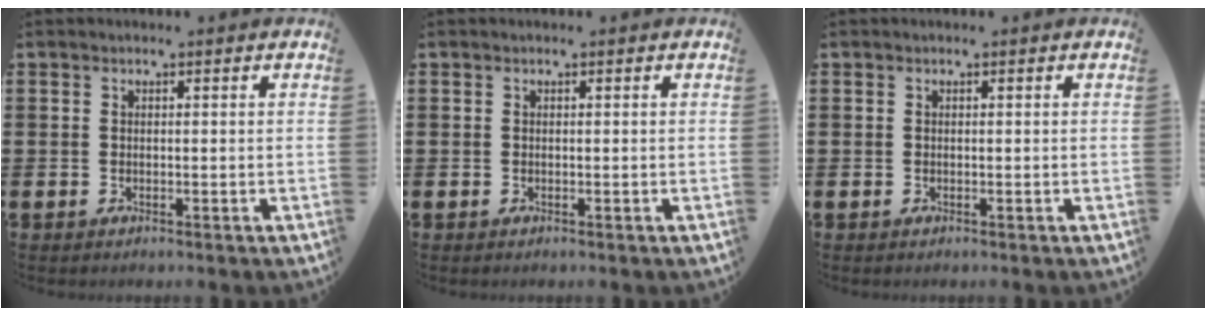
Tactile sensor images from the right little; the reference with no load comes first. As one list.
[{"total": 0.0}, {"total": 0.0}]